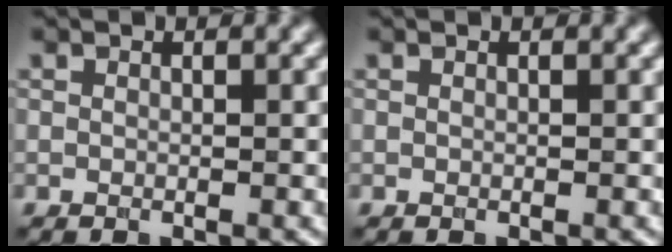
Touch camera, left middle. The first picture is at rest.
{"total": 0.0}